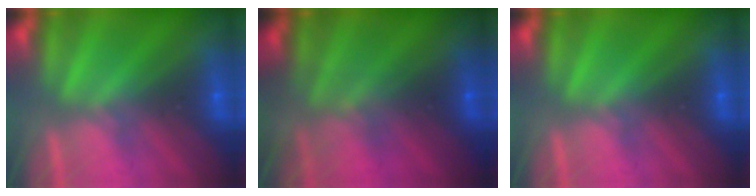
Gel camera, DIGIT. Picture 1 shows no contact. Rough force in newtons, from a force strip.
{"total": 7.3}
{"total": 0.0}